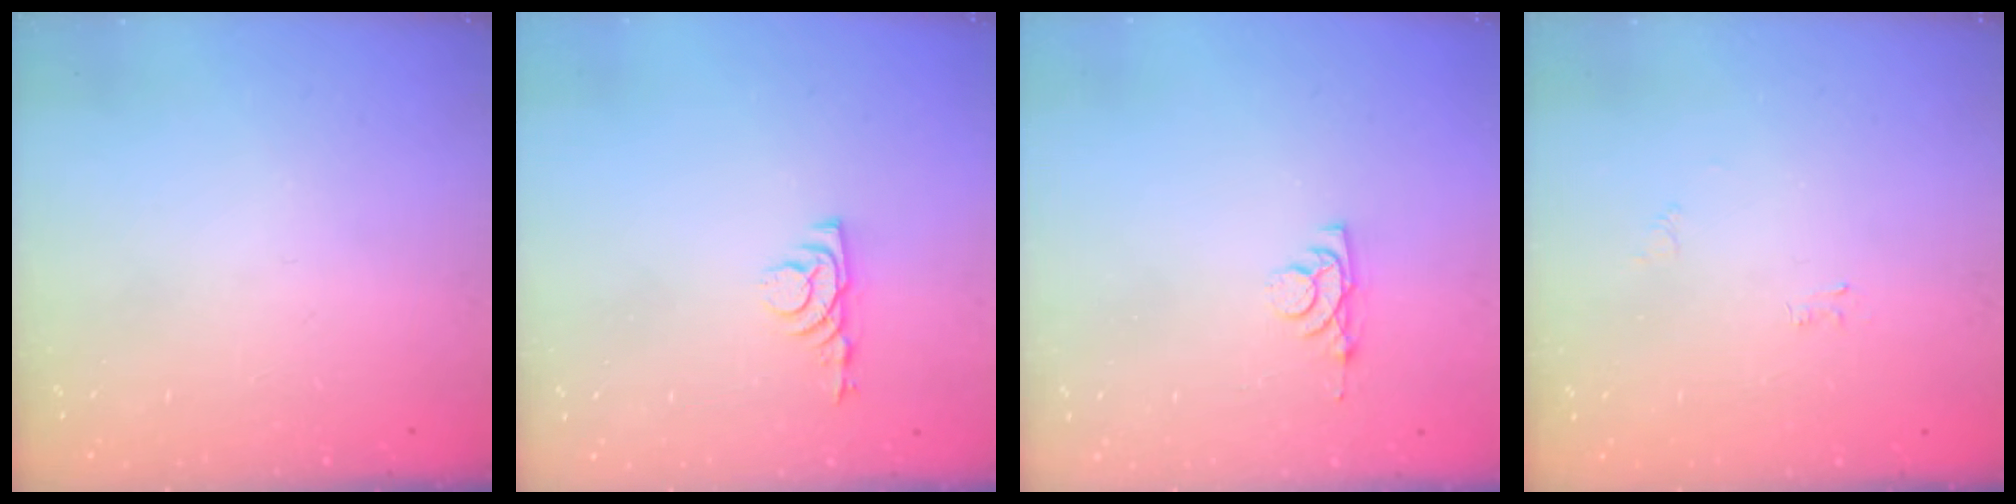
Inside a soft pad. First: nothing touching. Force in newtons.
{"total": 3.7, "press": 3.7, "slide": 0.6}
{"total": 4.2, "press": 4.1, "slide": 0.8}
{"total": 2.5, "press": 2.5, "slide": 0.3}